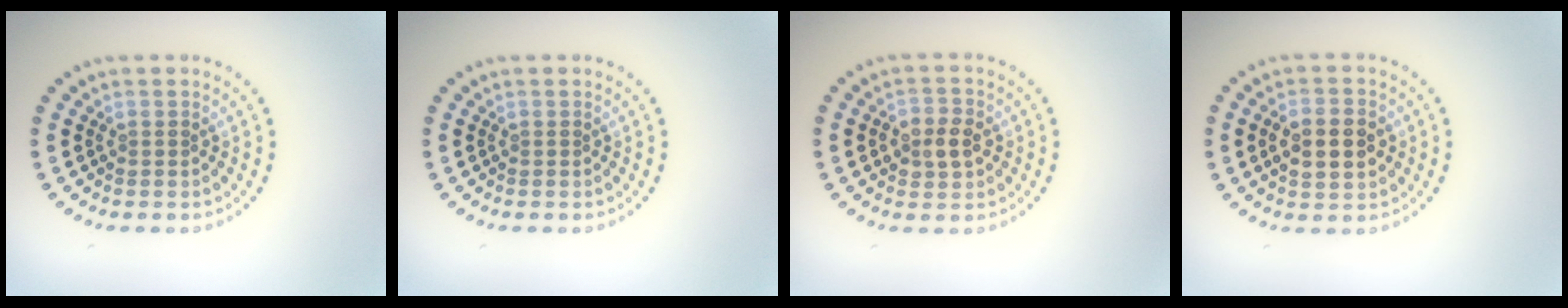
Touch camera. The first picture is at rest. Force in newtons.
{"total": 0.0}
{"total": 2.8, "press": 2.8, "slide": 0.3}
{"total": 4.7, "press": 4.7, "slide": 0.3}